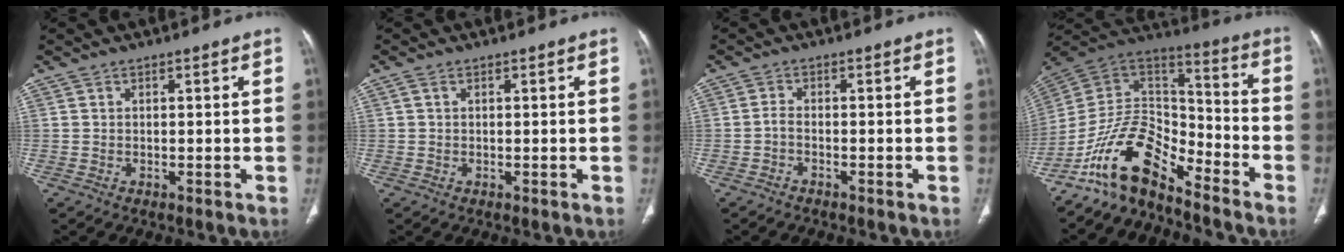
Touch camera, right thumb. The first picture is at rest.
{"total": 0.6, "force": [0.2, 0.4, 0.5], "torque": [-0.013, 0.004, 0.004]}
{"total": 1.4, "force": [-1.0, 0.4, 0.8], "torque": [-0.020, 0.008, -0.023]}
{"total": 15.2, "force": [-11.4, 6.5, 7.8], "torque": [-0.118, 0.102, -0.219]}